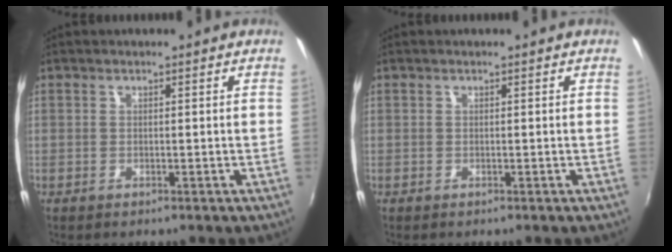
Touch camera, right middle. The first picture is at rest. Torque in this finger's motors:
{"motor_torque": [0.11, -0.10, 0.04, 0.01]}